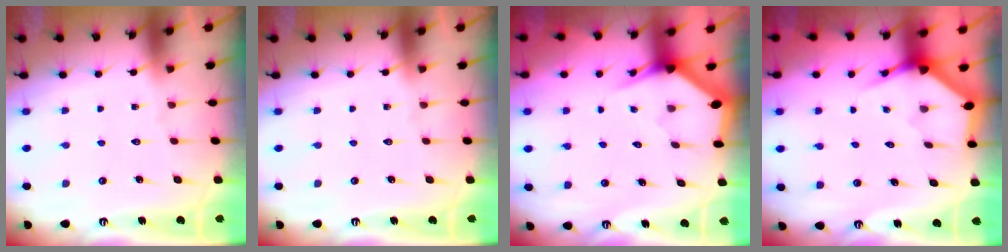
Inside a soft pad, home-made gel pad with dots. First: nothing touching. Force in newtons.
{"total": 0.0}
{"total": 3.1, "press": 3.1, "slide": 0.1}
{"total": 3.6, "press": 3.6, "slide": 0.1}